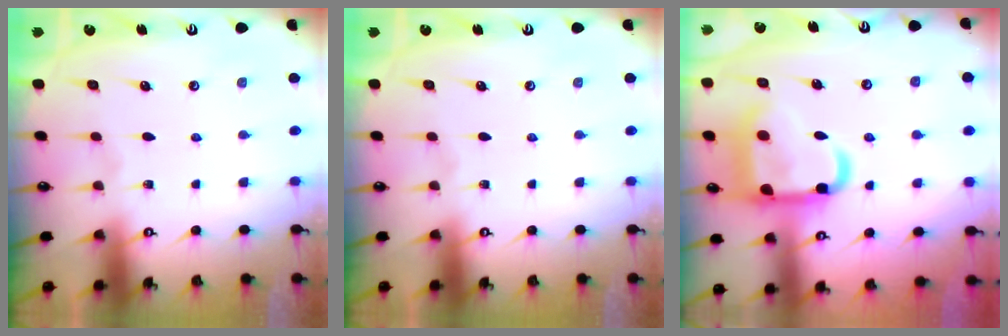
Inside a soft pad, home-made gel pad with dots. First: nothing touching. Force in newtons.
{"total": 0.0}
{"total": 17.6, "press": 17.5, "slide": 1.6}